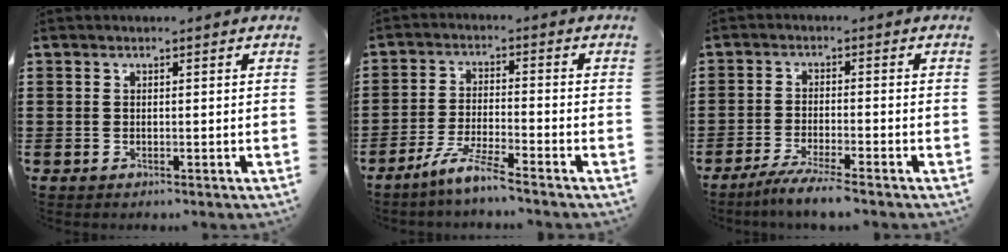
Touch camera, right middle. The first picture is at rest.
{"total": 5.6, "force": [-4.6, -0.1, 3.1], "torque": [-0.070, -0.012, -0.090]}
{"total": 4.0, "force": [-3.6, -0.3, 1.8], "torque": [-0.036, -0.008, -0.069]}